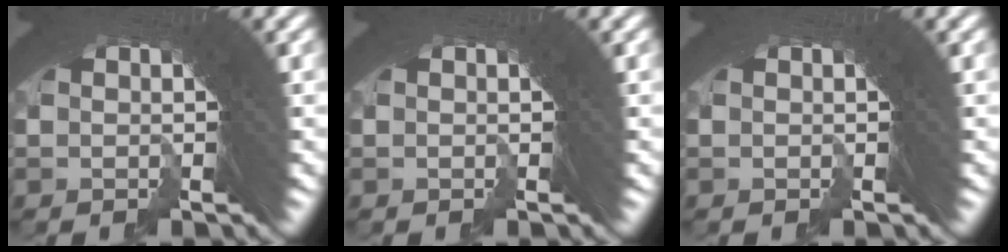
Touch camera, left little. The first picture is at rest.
{"total": 0.0}
{"total": 0.0}